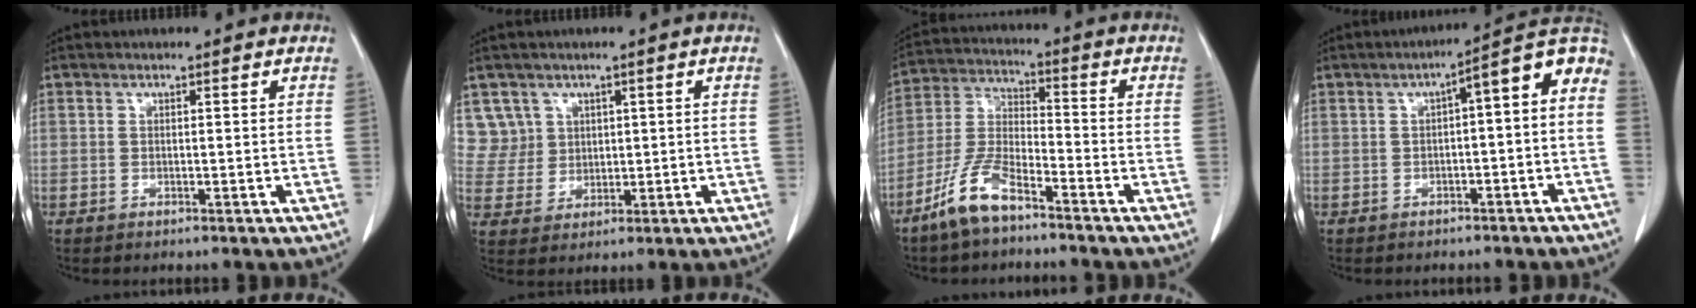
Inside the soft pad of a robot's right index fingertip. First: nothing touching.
{"total": 5.5, "force": [2.6, 4.8, -0.4], "torque": [0.014, 0.012, 0.060]}
{"total": 9.1, "force": [-6.5, 2.3, 5.9], "torque": [-0.134, -0.008, -0.133]}
{"total": 9.0, "force": [-0.2, 2.4, 8.7], "torque": [-0.117, 0.038, -0.007]}